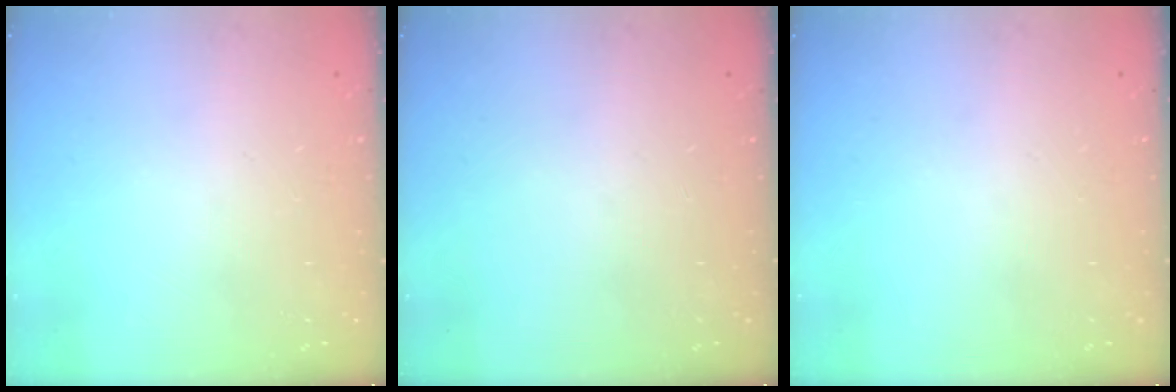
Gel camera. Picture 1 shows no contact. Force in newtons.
{"total": 0.0}
{"total": 0.0}